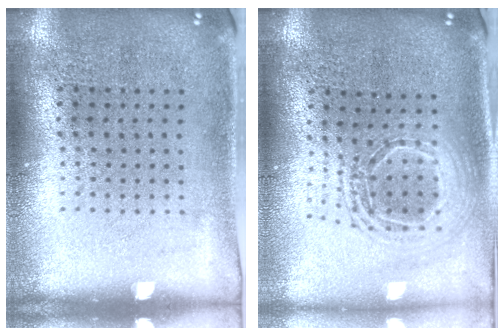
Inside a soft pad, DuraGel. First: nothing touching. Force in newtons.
{"total": 2.0, "press": 1.5, "slide": 1.3}